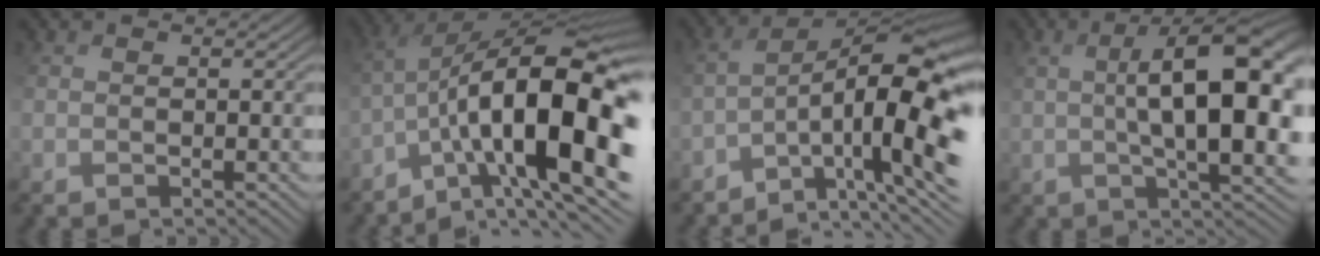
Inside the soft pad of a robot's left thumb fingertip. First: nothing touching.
{"total": 17.8, "force": [-4.5, 6.7, 15.8], "torque": [-0.242, 0.007, -0.070]}
{"total": 13.5, "force": [-5.0, 4.6, 11.6], "torque": [-0.182, 0.003, -0.069]}
{"total": 12.3, "force": [1.1, 4.1, 11.5], "torque": [-0.166, 0.005, 0.036]}